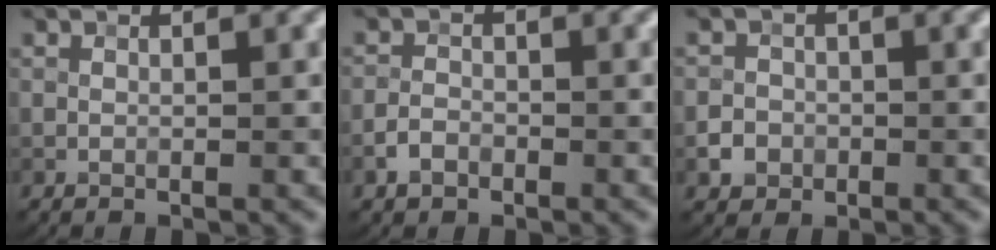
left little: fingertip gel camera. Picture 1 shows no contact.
{"total": 1.8, "force": [-1.1, 1.2, 0.8], "torque": [-0.009, 0.003, -0.024]}
{"total": 1.9, "force": [-0.7, 1.7, 0.4], "torque": [0.005, 0.000, -0.014]}